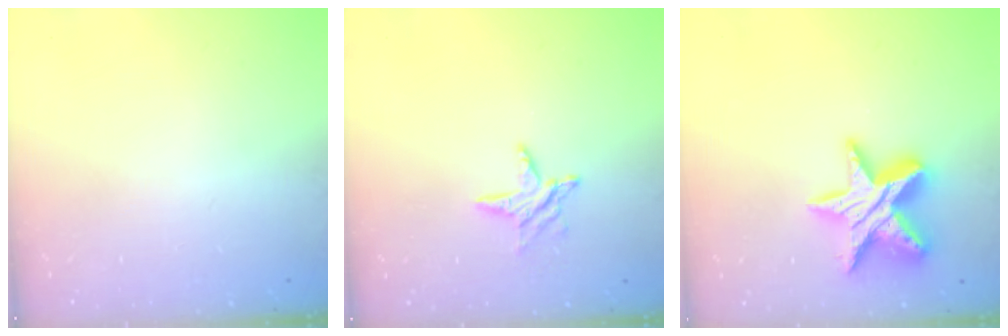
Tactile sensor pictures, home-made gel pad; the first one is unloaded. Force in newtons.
{"total": 6.4, "press": 6.4, "slide": 0.5}
{"total": 16.5, "press": 16.4, "slide": 1.1}